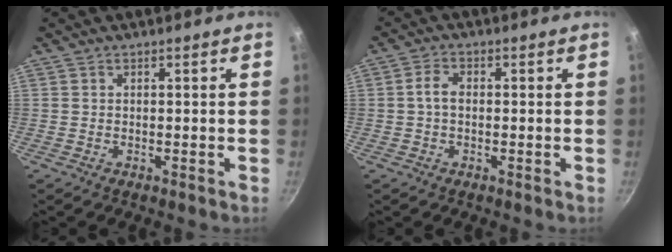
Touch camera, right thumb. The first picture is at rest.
{"total": 3.3, "force": [-0.1, 2.1, 2.6], "torque": [-0.051, 0.012, -0.007]}